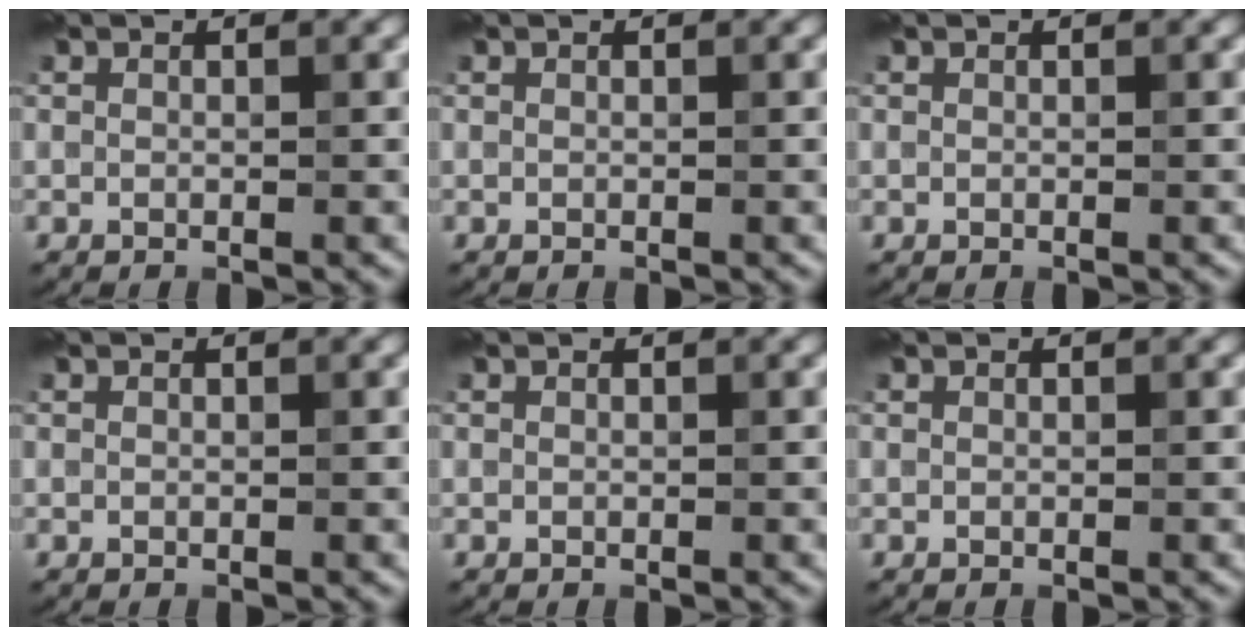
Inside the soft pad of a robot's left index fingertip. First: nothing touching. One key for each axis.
{"total": 0.0}
{"total": 0.0}
{"total": 0.0}
{"total": 0.0}
{"total": 0.0}